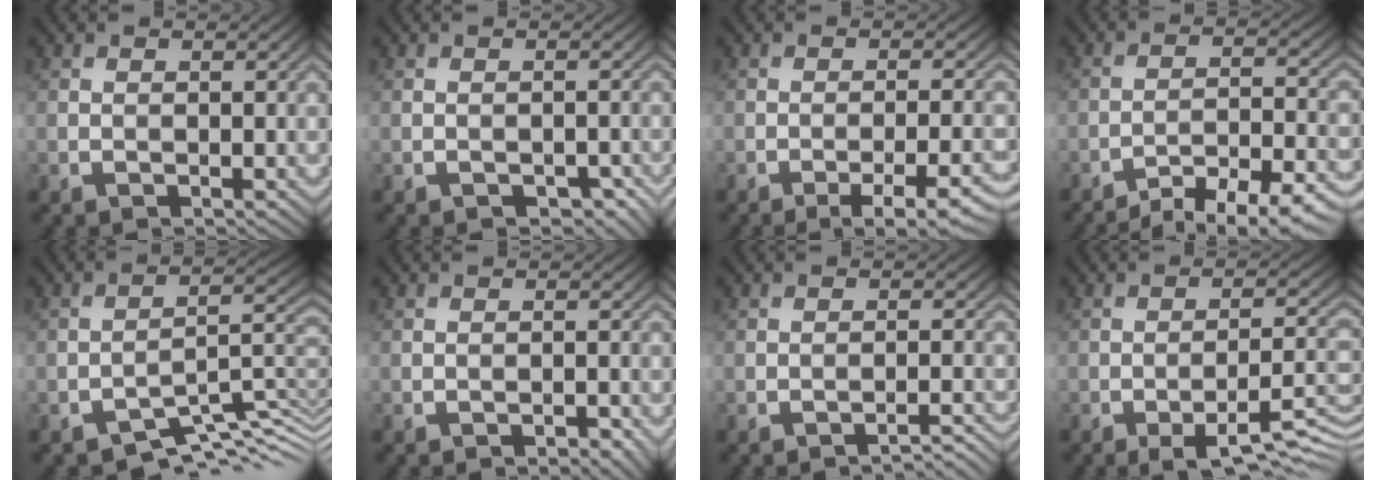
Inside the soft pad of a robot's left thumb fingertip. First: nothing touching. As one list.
[{"total": 2.0, "force": [-1.3, 1.1, 1.1], "torque": [-0.017, -0.001, -0.015]}, {"total": 6.6, "force": [-4.0, 1.2, 5.0], "torque": [-0.073, 0.009, -0.052]}, {"total": 8.8, "force": [-7.2, 1.7, 4.8], "torque": [-0.078, 0.005, -0.108]}, {"total": 7.2, "force": [-5.2, 2.3, 4.3], "torque": [-0.054, -0.002, -0.092]}, {"total": 1.8, "force": [-1.3, 0.5, 1.2], "torque": [-0.015, 0.003, -0.015]}, {"total": 2.4, "force": [-2.2, 0.2, 1.1], "torque": [-0.006, 0.011, -0.035]}, {"total": 8.5, "force": [-4.9, 2.1, 6.6], "torque": [-0.103, 0.002, -0.065]}]